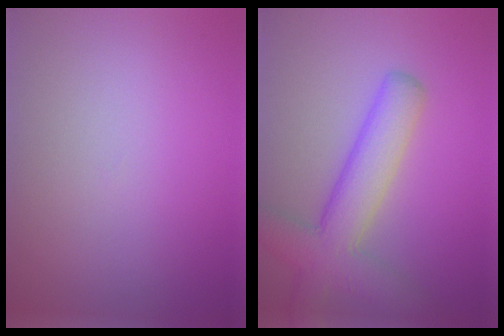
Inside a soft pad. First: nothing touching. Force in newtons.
{"total": 6.2, "press": 6.2, "slide": 0.4}